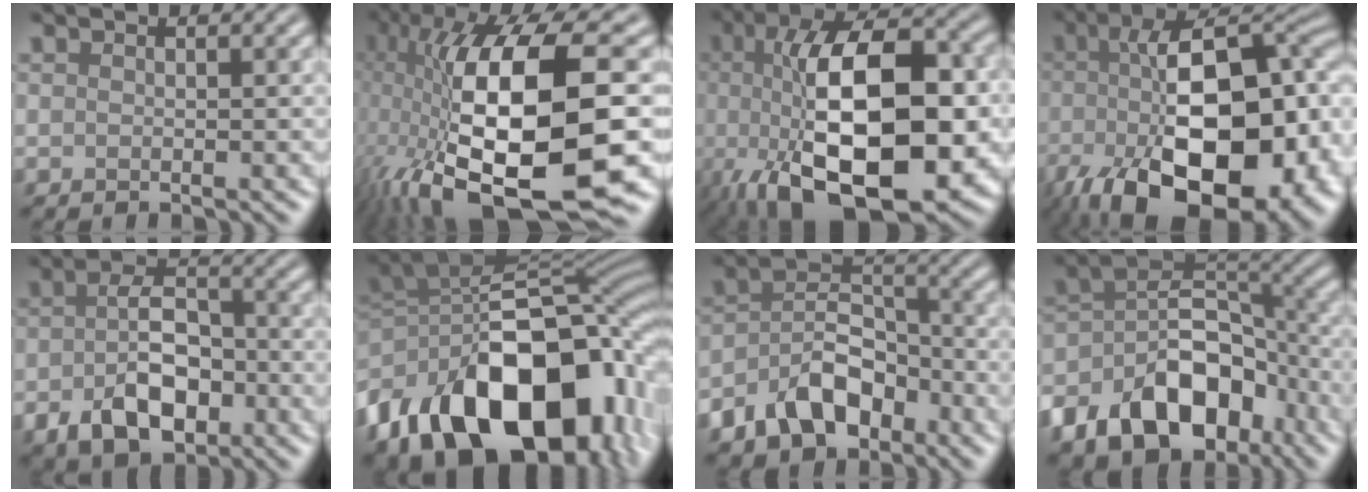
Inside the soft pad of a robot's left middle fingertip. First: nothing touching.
{"total": 17.4, "force": [-1.6, 6.6, 16.0], "torque": [-0.305, 0.001, -0.020]}
{"total": 15.2, "force": [-1.5, 6.7, 13.5], "torque": [-0.209, -0.003, -0.029]}
{"total": 17.8, "force": [-4.5, 9.0, 14.7], "torque": [-0.216, -0.016, -0.063]}
{"total": 6.6, "force": [-2.4, 3.7, 4.9], "torque": [-0.085, 0.004, -0.044]}
{"total": 17.8, "force": [-6.6, 11.0, 12.4], "torque": [-0.212, 0.001, -0.109]}
{"total": 7.2, "force": [-4.1, 4.2, 4.2], "torque": [-0.070, 0.006, -0.081]}
{"total": 11.9, "force": [-6.2, 7.1, 7.2], "torque": [-0.127, 0.007, -0.114]}